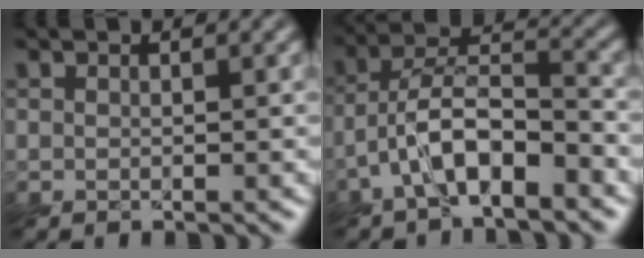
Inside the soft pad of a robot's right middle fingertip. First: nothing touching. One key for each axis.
{"total": 6.7, "fx": -3.9, "fy": 2.3, "fz": 5.0, "tx": -0.086, "ty": 0.013, "tz": -0.080}